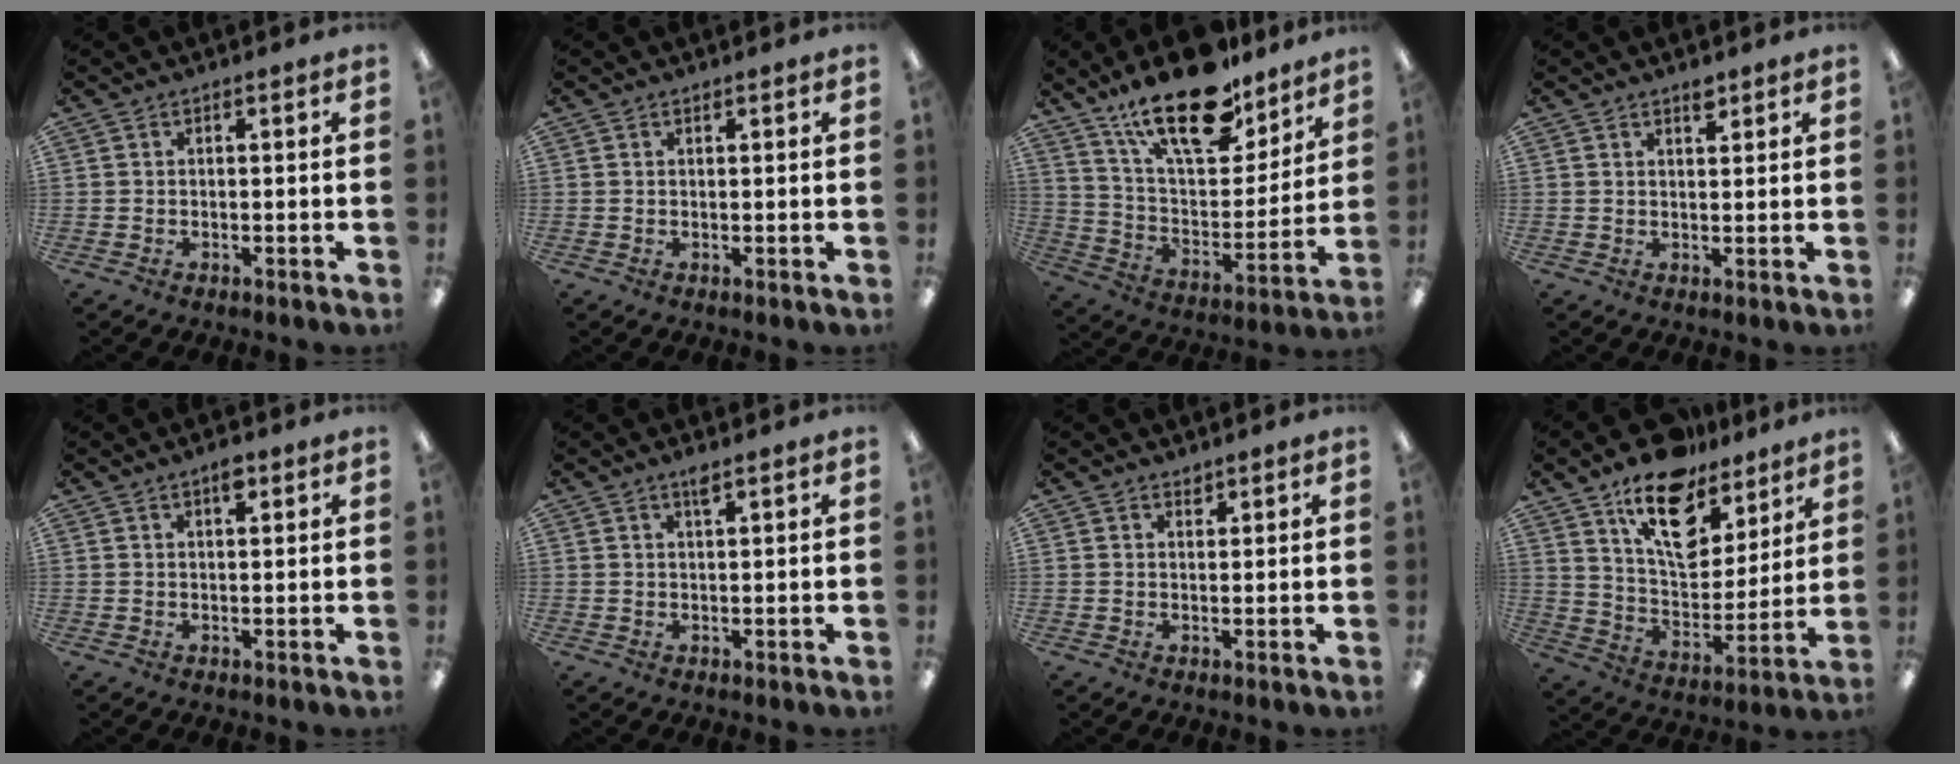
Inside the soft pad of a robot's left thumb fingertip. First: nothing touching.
{"total": 0.6, "force": [0.5, 0.2, 0.2], "torque": [-0.004, 0.001, 0.009]}
{"total": 23.5, "force": [16.9, 9.2, 13.4], "torque": [-0.223, -0.101, 0.293]}
{"total": 2.4, "force": [2.0, 0.8, 1.1], "torque": [-0.007, -0.007, 0.034]}
{"total": 2.9, "force": [2.0, 1.0, 1.9], "torque": [-0.024, -0.003, 0.031]}
{"total": 2.3, "force": [1.7, 0.4, 1.4], "torque": [-0.025, -0.001, 0.028]}
{"total": 1.6, "force": [1.4, 0.7, 0.3], "torque": [0.010, -0.008, 0.024]}
{"total": 18.3, "force": [11.9, 10.0, 9.7], "torque": [-0.152, -0.071, 0.210]}